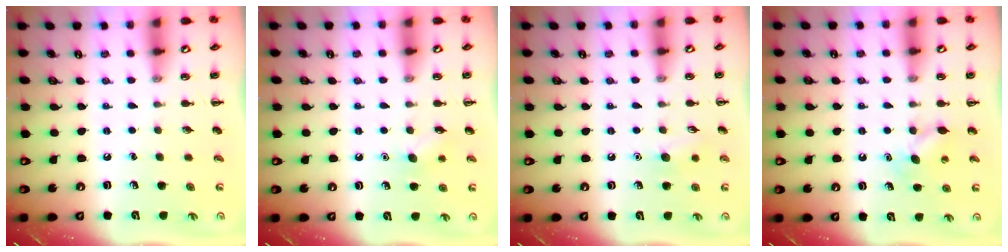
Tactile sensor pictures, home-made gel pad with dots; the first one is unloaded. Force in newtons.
{"total": 7.1, "press": 7.0, "slide": 1.5}
{"total": 7.0, "press": 6.8, "slide": 1.6}
{"total": 6.0, "press": 6.0, "slide": 0.8}